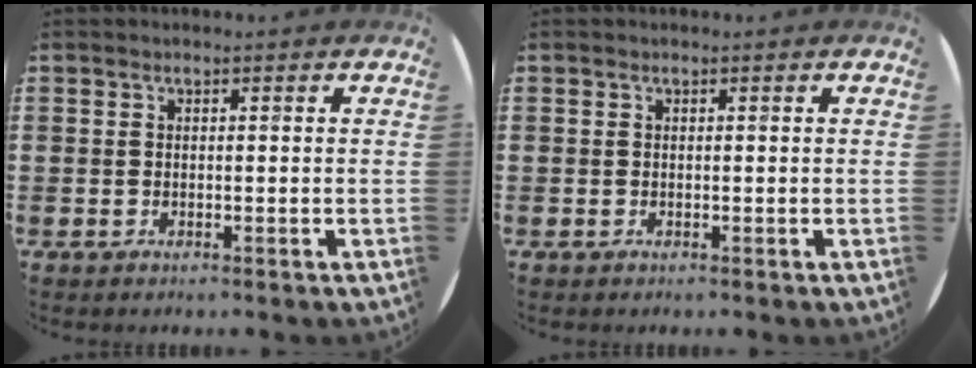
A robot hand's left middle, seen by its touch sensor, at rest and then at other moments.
{"total": 0.0}